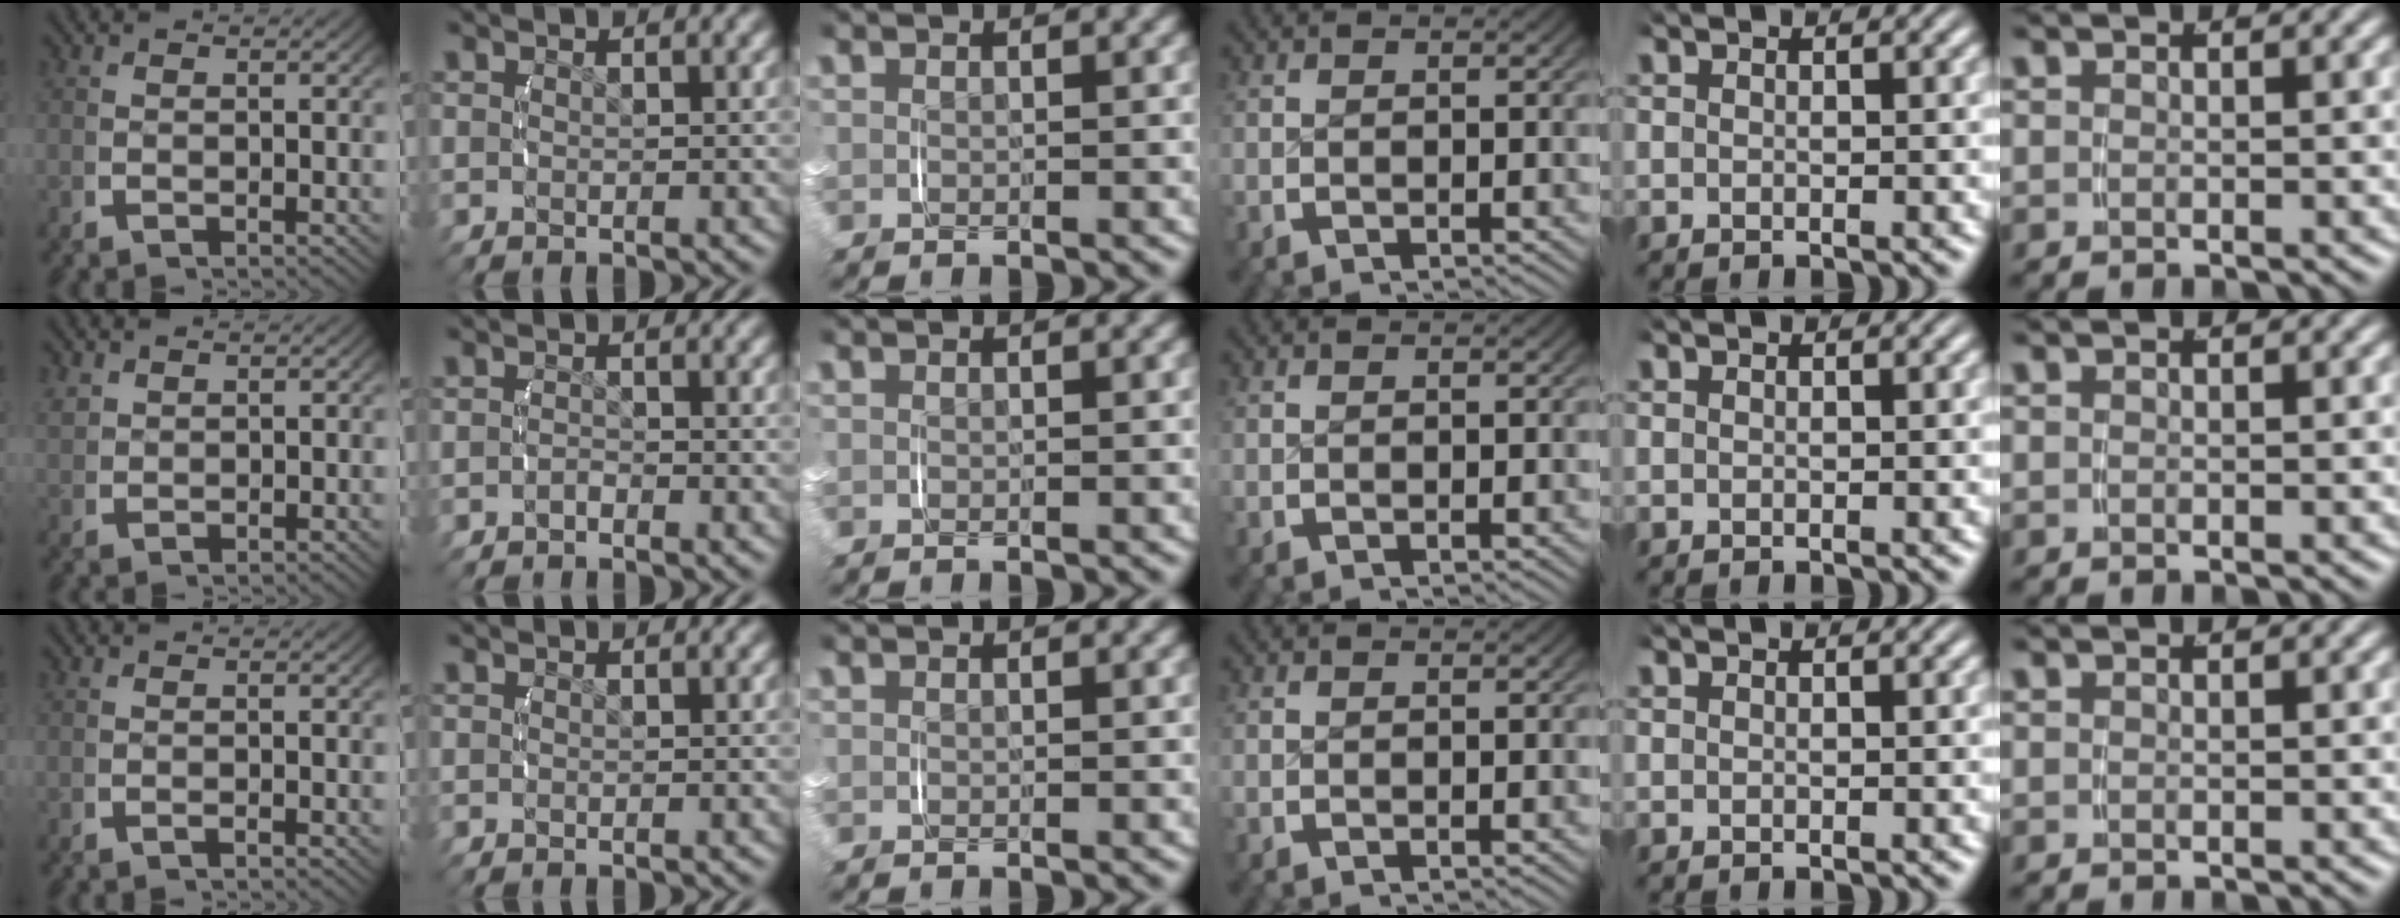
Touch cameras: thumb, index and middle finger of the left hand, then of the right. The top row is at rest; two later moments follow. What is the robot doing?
{"motion": "lift_and_place", "object": "small bumper sticker"}